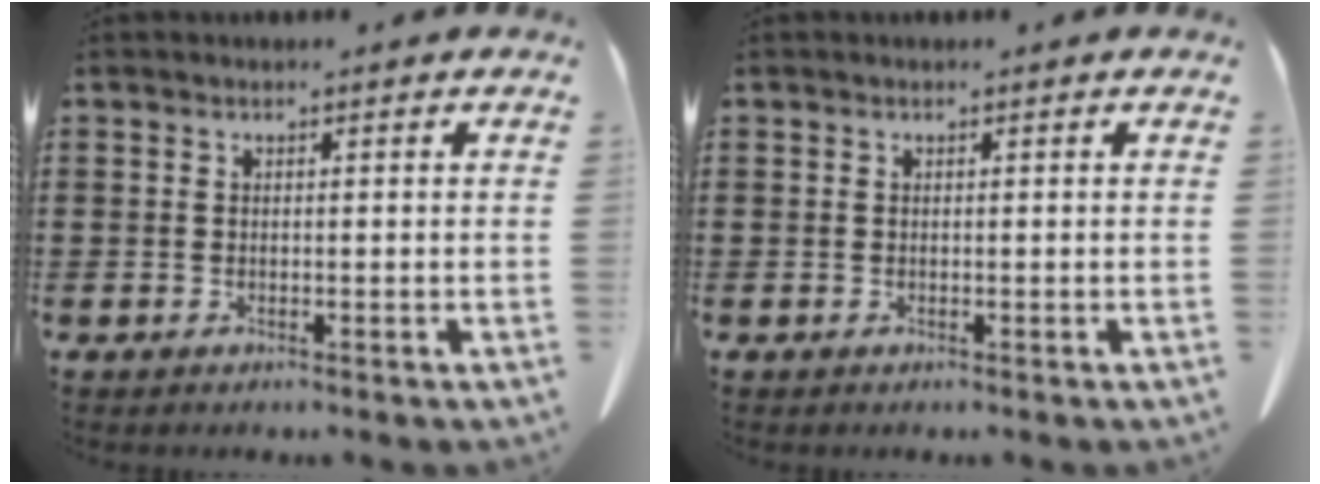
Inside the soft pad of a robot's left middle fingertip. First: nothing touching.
{"total": 0.0}